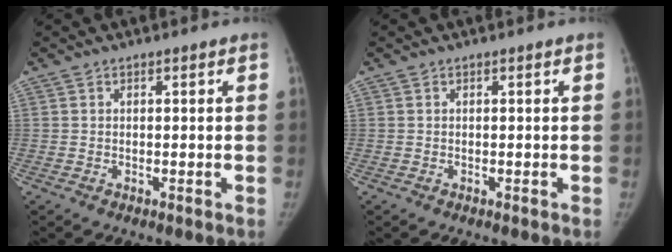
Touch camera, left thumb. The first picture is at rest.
{"total": 0.0}